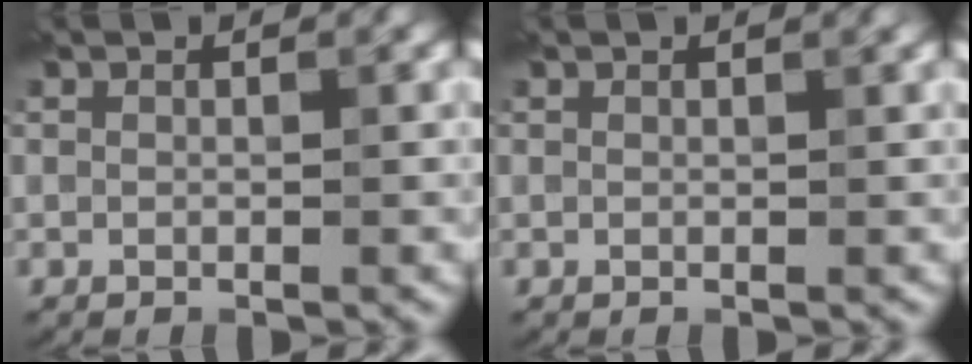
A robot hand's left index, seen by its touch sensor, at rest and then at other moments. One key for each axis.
{"total": 0.9, "fx": 0.6, "fy": 0.3, "fz": 0.6, "tx": -0.001, "ty": 0.004, "tz": 0.006}